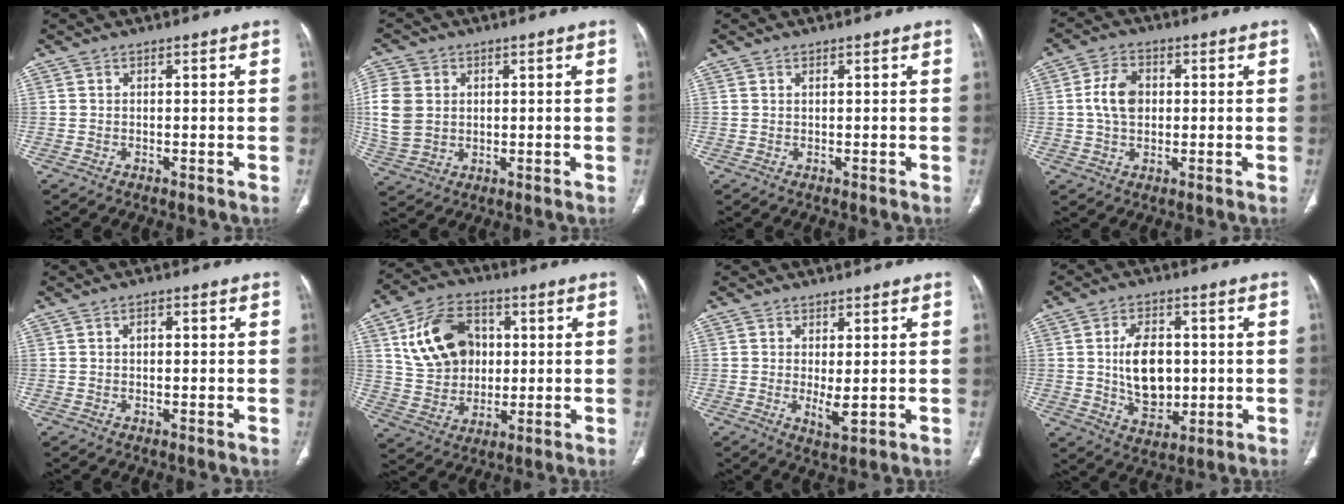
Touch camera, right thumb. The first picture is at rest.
{"total": 10.0, "force": [1.3, 8.0, 5.8], "torque": [-0.121, -0.001, 0.030]}
{"total": 0.0}
{"total": 7.0, "force": [0.7, 4.9, 4.9], "torque": [-0.083, 0.007, 0.009]}
{"total": 1.8, "force": [0.4, 1.0, 1.5], "torque": [-0.020, 0.007, 0.004]}
{"total": 15.8, "force": [3.8, 12.1, 9.5], "torque": [-0.135, 0.004, 0.071]}
{"total": 3.8, "force": [-0.1, 1.4, 3.5], "torque": [-0.058, -0.013, 0.007]}
{"total": 11.3, "force": [0.5, 7.4, 8.5], "torque": [-0.116, -0.007, 0.017]}